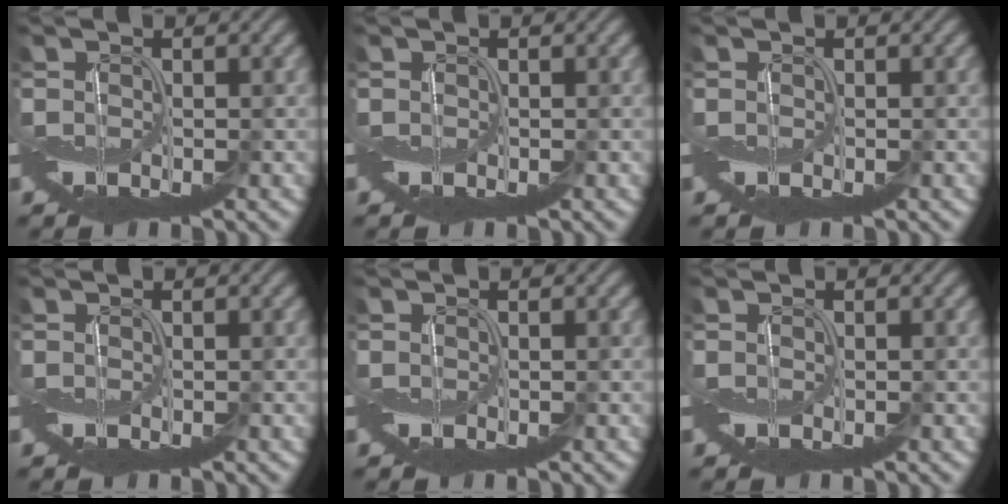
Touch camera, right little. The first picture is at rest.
{"total": 0.0}
{"total": 0.0}
{"total": 0.0}
{"total": 0.0}
{"total": 0.0}